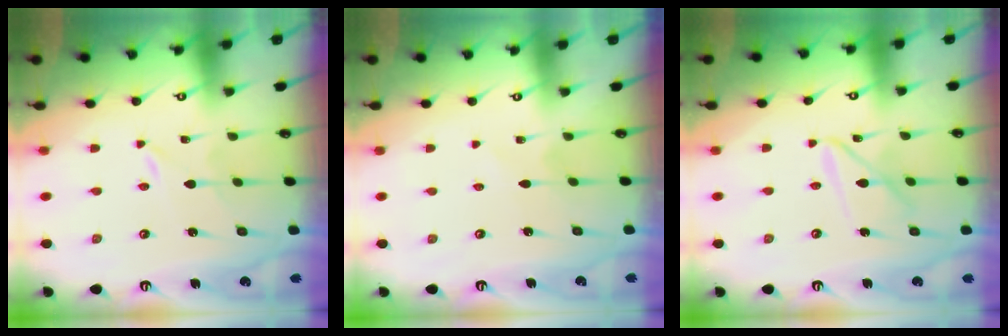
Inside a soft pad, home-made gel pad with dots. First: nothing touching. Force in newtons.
{"total": 2.2, "press": 2.2, "slide": 0.3}
{"total": 8.7, "press": 8.6, "slide": 0.7}